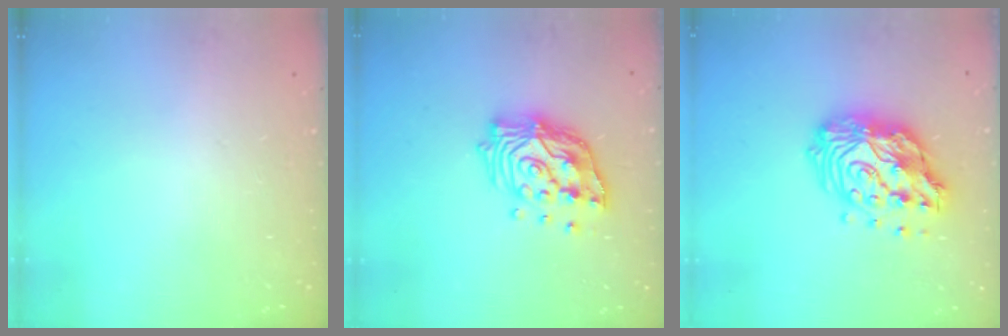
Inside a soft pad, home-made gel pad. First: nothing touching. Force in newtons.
{"total": 16.1, "press": 16.0, "slide": 1.8}
{"total": 16.8, "press": 16.7, "slide": 1.6}